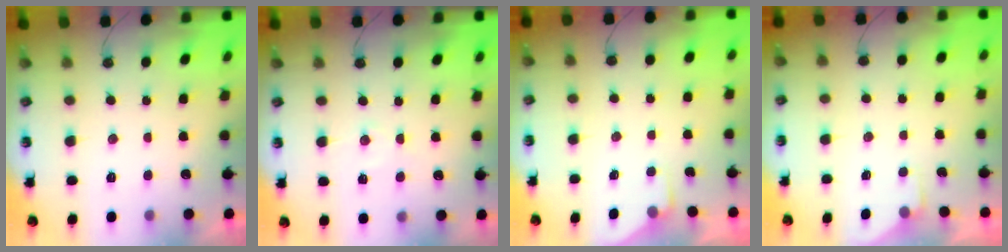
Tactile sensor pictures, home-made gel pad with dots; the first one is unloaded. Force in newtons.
{"total": 6.4, "press": 6.4, "slide": 0.4}
{"total": 2.4, "press": 2.4, "slide": 0.4}
{"total": 2.6, "press": 2.6, "slide": 0.5}